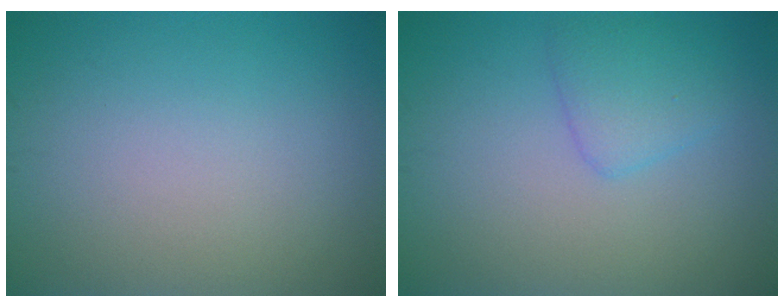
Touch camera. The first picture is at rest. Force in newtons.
{"total": 2.5, "press": 2.4, "slide": 0.2}